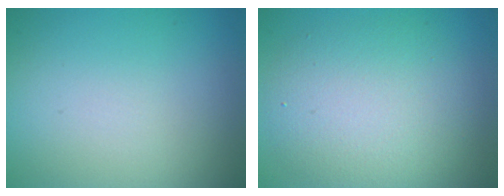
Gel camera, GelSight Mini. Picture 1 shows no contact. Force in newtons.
{"total": 6.0, "press": 6.0, "slide": 0.4}